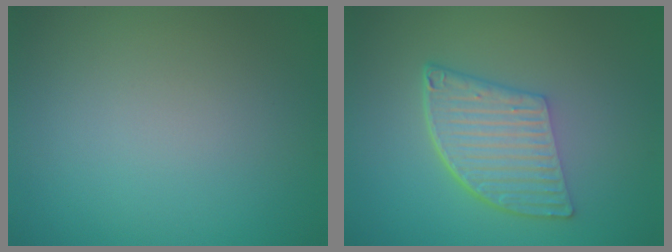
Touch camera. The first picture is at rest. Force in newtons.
{"total": 6.1, "press": 4.1, "slide": 4.5}